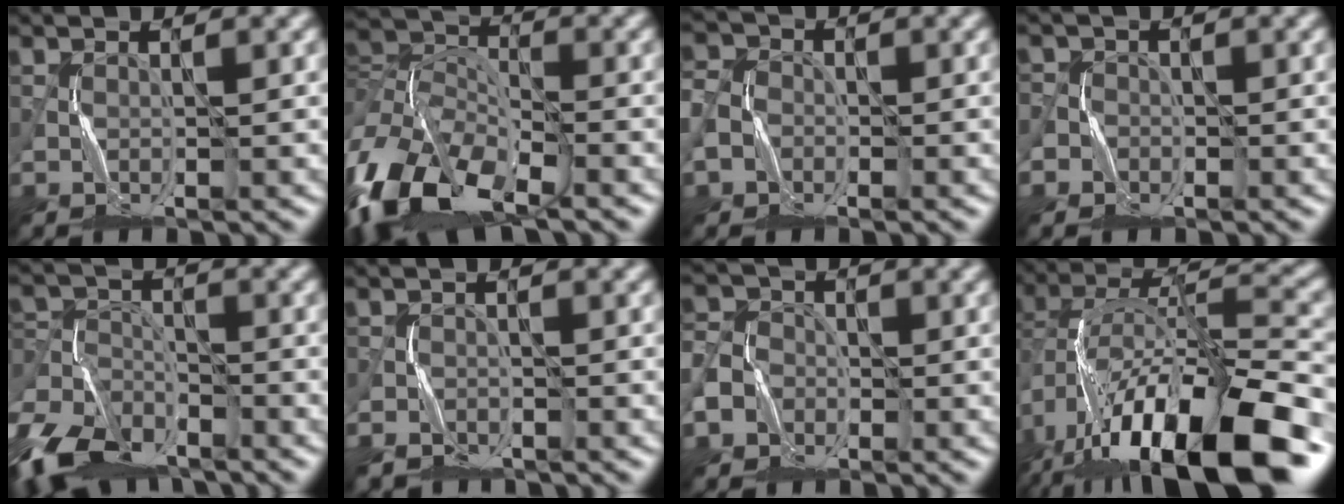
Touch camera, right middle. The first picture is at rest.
{"total": 12.6, "force": [-6.3, 6.9, 8.4], "torque": [-0.176, -0.004, -0.140]}
{"total": 3.9, "force": [-1.3, 3.3, 1.5], "torque": [-0.028, -0.005, -0.030]}
{"total": 1.3, "force": [-0.5, 1.2, -0.4], "torque": [0.029, 0.003, -0.010]}
{"total": 9.6, "force": [-7.3, 4.5, 4.1], "torque": [-0.077, -0.015, -0.145]}
{"total": 2.6, "force": [-2.4, 1.1, -0.2], "torque": [0.014, -0.007, -0.044]}
{"total": 3.9, "force": [-1.6, 3.4, 1.1], "torque": [-0.016, -0.002, -0.040]}
{"total": 17.0, "force": [-8.0, 7.2, 13.1], "torque": [-0.224, -0.003, -0.125]}